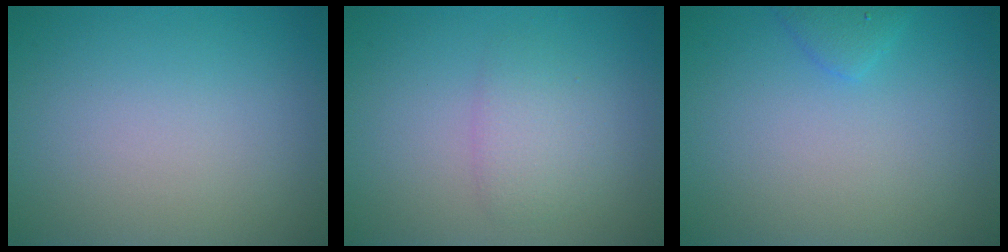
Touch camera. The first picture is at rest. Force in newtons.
{"total": 2.1, "press": 2.1, "slide": 0.1}
{"total": 1.4, "press": 1.4, "slide": 0.1}